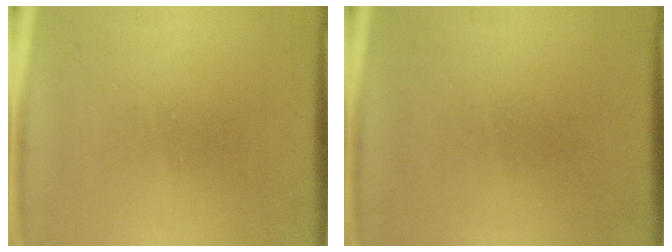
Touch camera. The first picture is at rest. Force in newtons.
{"total": 1.7}